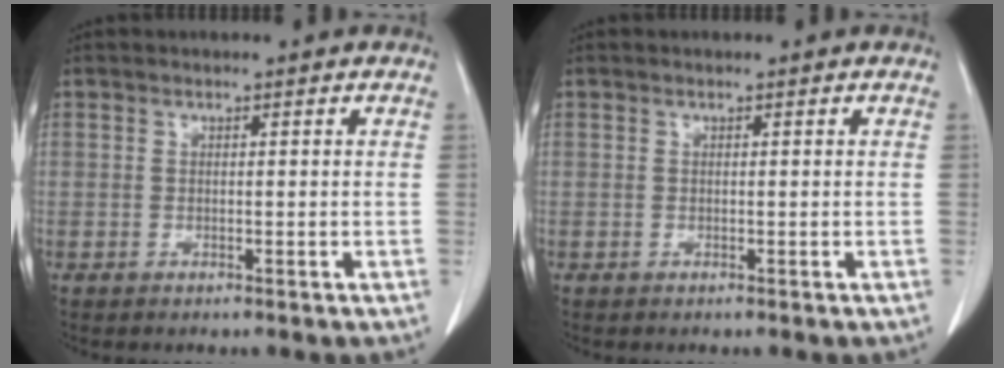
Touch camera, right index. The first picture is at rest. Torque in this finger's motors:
{"motor_torque": [0.00, 0.00, 0.00, 0.00]}